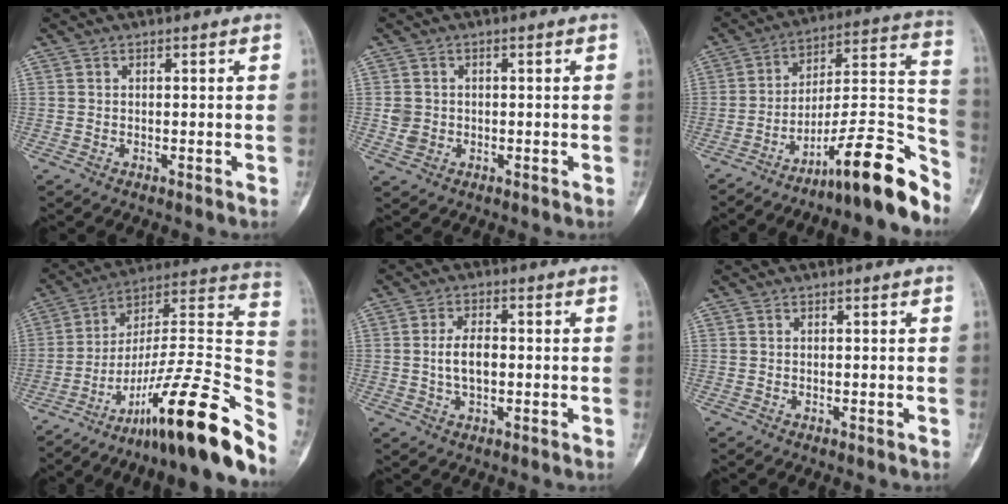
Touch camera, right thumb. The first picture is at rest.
{"total": 2.9, "force": [-0.2, 2.6, 1.3], "torque": [-0.014, 0.004, 0.002]}
{"total": 18.0, "force": [-13.1, 2.4, 12.0], "torque": [-0.154, 0.125, -0.205]}
{"total": 28.5, "force": [-17.4, 4.8, 22.0], "torque": [-0.271, 0.102, -0.274]}
{"total": 5.4, "force": [-0.2, 2.9, 4.5], "torque": [-0.085, 0.008, -0.003]}
{"total": 0.0}